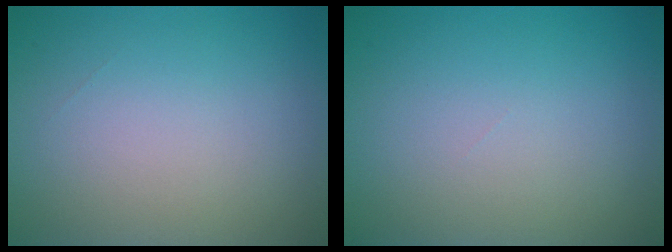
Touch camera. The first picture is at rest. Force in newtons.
{"total": 0.0}